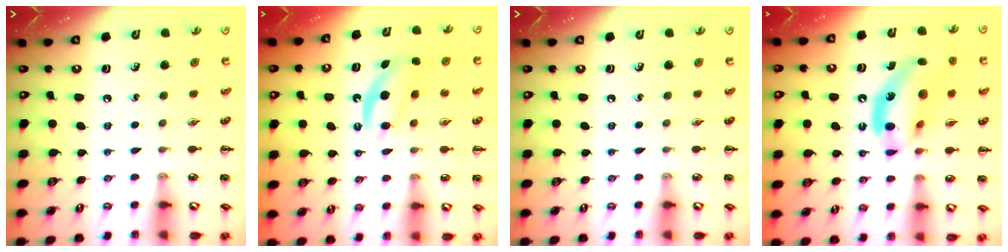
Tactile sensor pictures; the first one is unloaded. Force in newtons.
{"total": 5.8, "press": 5.6, "slide": 1.3}
{"total": 0.0}
{"total": 17.3, "press": 16.7, "slide": 4.4}